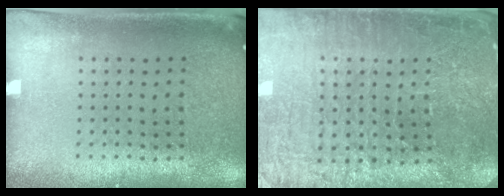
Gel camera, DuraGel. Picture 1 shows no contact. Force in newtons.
{"total": 3.6, "press": 3.6, "slide": 0.5}